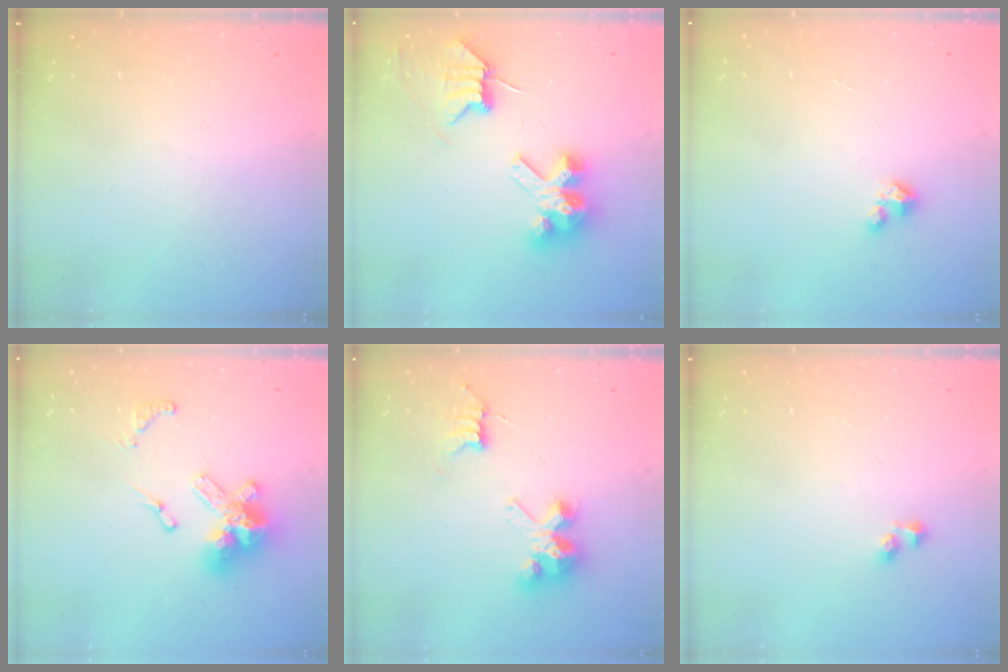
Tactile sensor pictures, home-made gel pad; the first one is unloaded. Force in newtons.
{"total": 9.5, "press": 9.5, "slide": 0.8}
{"total": 1.5, "press": 1.5, "slide": 0.2}
{"total": 14.1, "press": 14.1, "slide": 0.9}
{"total": 7.1, "press": 7.1, "slide": 0.2}
{"total": 3.0, "press": 2.7, "slide": 1.3}